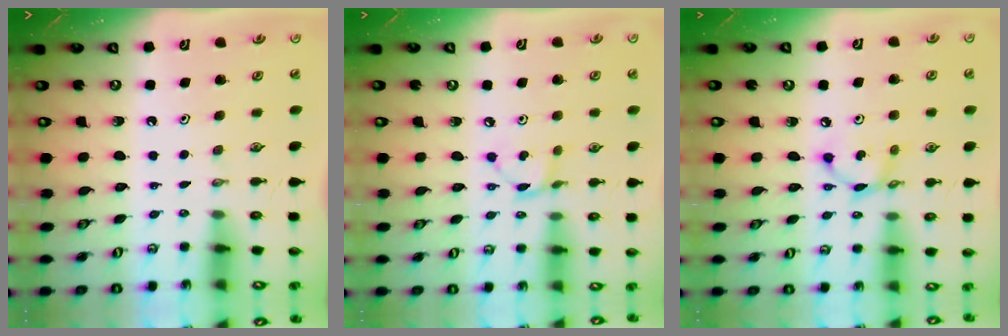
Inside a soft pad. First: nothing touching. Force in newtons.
{"total": 5.2, "press": 5.2, "slide": 0.2}
{"total": 7.0, "press": 7.0, "slide": 0.2}